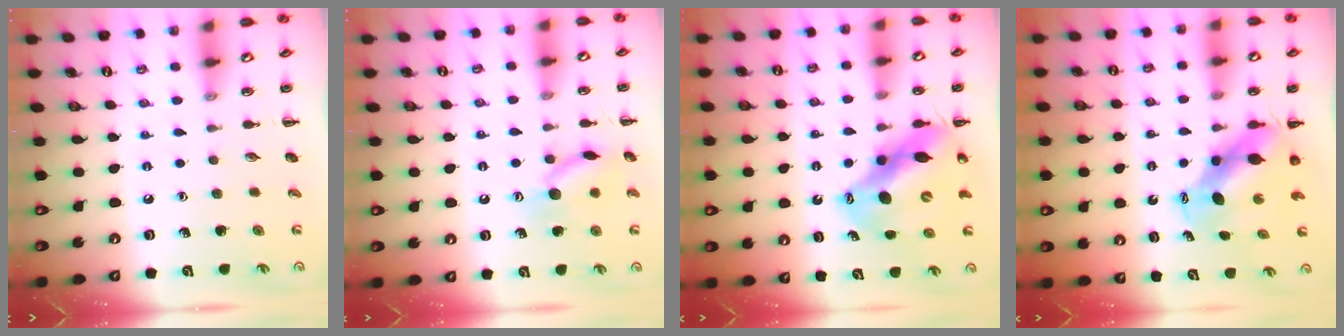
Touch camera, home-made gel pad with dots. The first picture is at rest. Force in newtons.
{"total": 11.5, "press": 11.5, "slide": 0.7}
{"total": 13.8, "press": 13.4, "slide": 3.5}
{"total": 6.6, "press": 6.5, "slide": 1.3}